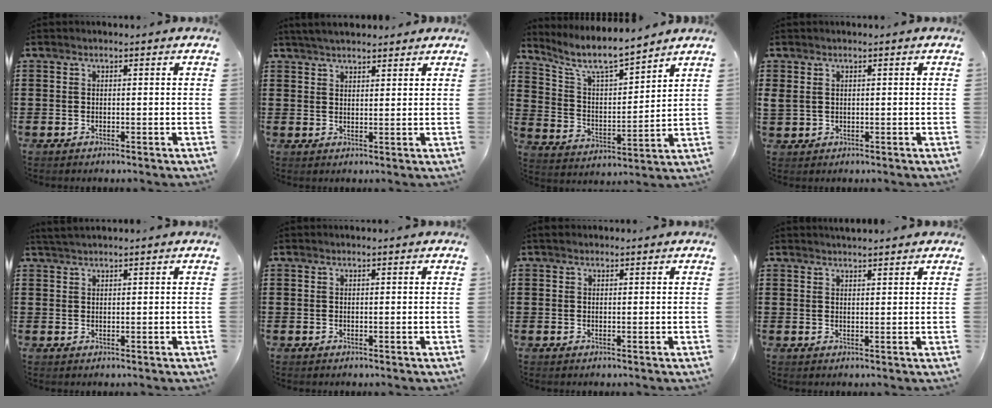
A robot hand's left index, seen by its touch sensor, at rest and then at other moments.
{"total": 3.2, "force": [3.1, 0.4, 0.9], "torque": [-0.024, 0.000, 0.059]}
{"total": 8.1, "force": [7.0, 1.5, 4.0], "torque": [-0.105, -0.041, 0.120]}
{"total": 1.2, "force": [0.6, 0.9, 0.5], "torque": [-0.014, 0.005, 0.011]}
{"total": 1.5, "force": [1.3, 0.0, 0.6], "torque": [-0.013, 0.000, 0.026]}
{"total": 0.0}
{"total": 0.7, "force": [0.5, 0.4, 0.3], "torque": [-0.007, 0.004, 0.009]}
{"total": 1.6, "force": [1.5, 0.2, 0.2], "torque": [-0.008, 0.004, 0.030]}